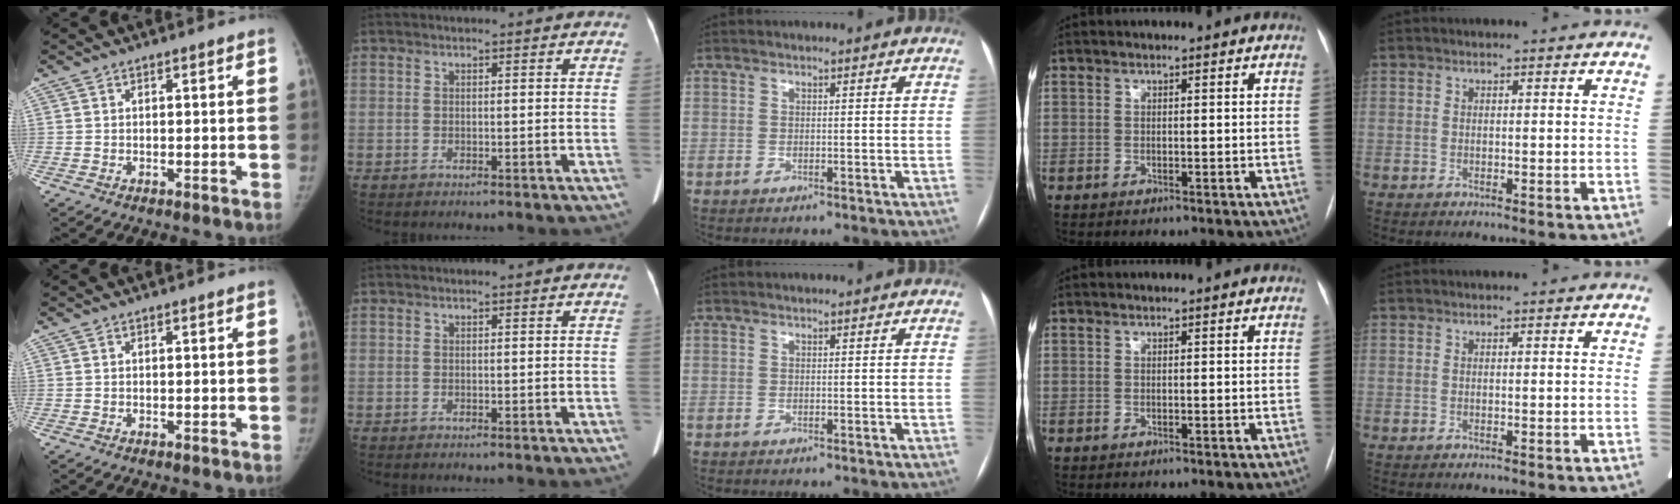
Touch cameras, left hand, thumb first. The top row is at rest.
{}